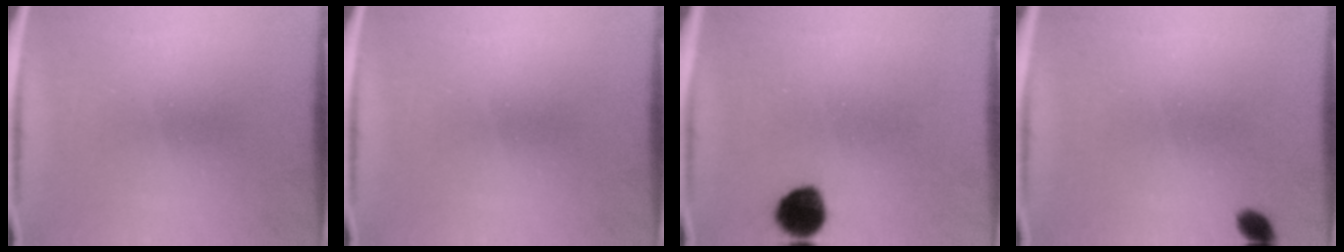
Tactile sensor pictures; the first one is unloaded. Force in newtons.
{"total": 0.0}
{"total": 7.5}
{"total": 2.3}